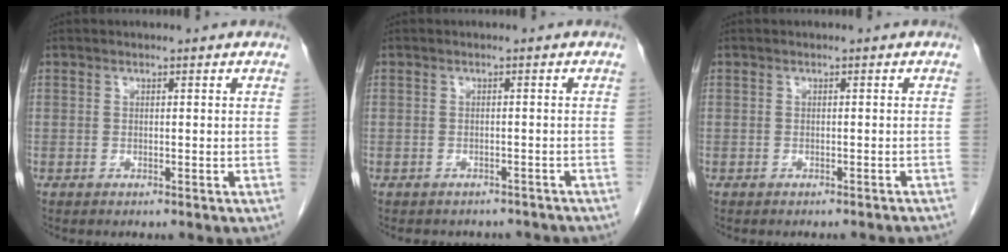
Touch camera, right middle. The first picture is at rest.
{"total": 7.4, "force": [-6.6, 3.0, 1.6], "torque": [-0.021, 0.006, -0.065]}
{"total": 4.0, "force": [-3.9, 0.4, 1.1], "torque": [-0.018, -0.012, -0.040]}